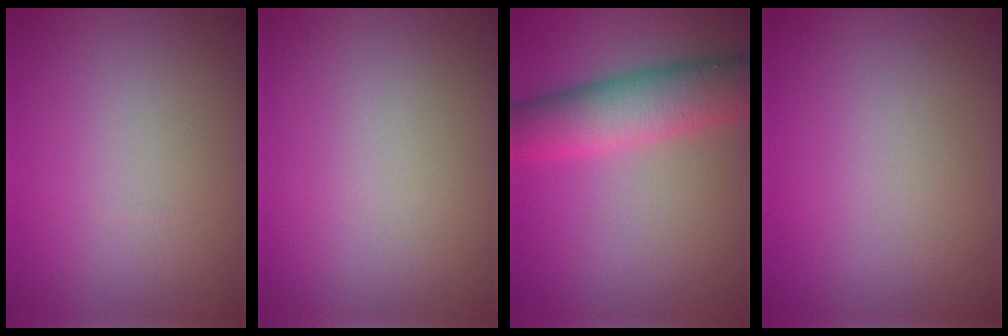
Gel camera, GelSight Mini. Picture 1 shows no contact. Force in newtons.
{"total": 0.0}
{"total": 7.0, "press": 7.0, "slide": 0.2}
{"total": 0.0}